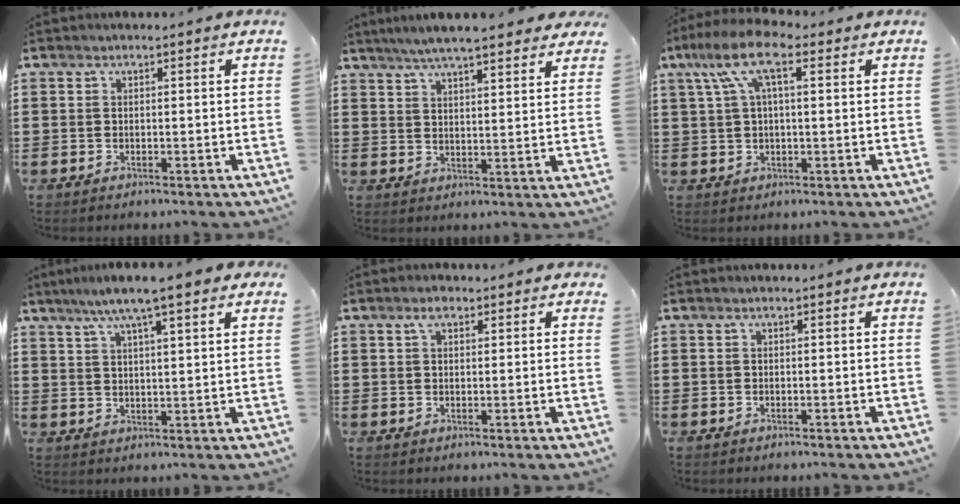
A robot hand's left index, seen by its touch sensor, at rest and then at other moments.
{"total": 5.8, "force": [5.2, 0.3, 2.5], "torque": [-0.065, -0.014, 0.092]}
{"total": 9.1, "force": [3.7, 3.0, 7.7], "torque": [-0.169, 0.002, 0.060]}
{"total": 7.2, "force": [5.4, 0.6, 4.8], "torque": [-0.107, 0.000, 0.094]}
{"total": 2.7, "force": [1.7, 1.2, 1.7], "torque": [-0.029, 0.002, 0.029]}
{"total": 0.0}